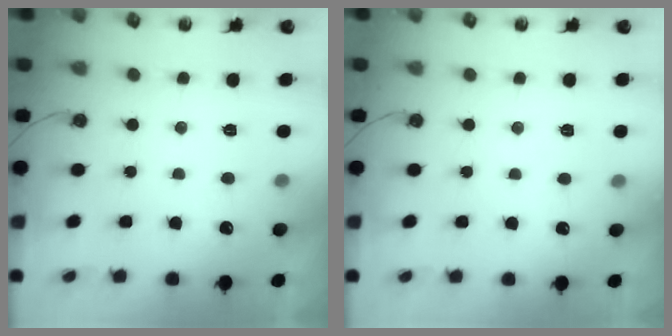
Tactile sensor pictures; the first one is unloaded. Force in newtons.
{"total": 3.0, "press": 2.9, "slide": 0.6}